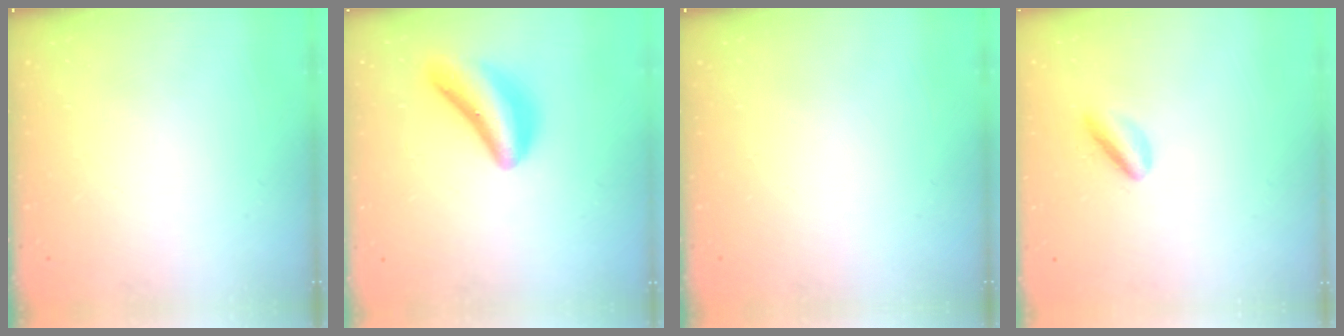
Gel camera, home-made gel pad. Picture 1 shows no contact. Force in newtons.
{"total": 13.3, "press": 13.3, "slide": 0.1}
{"total": 0.0}
{"total": 3.2, "press": 3.1, "slide": 0.7}